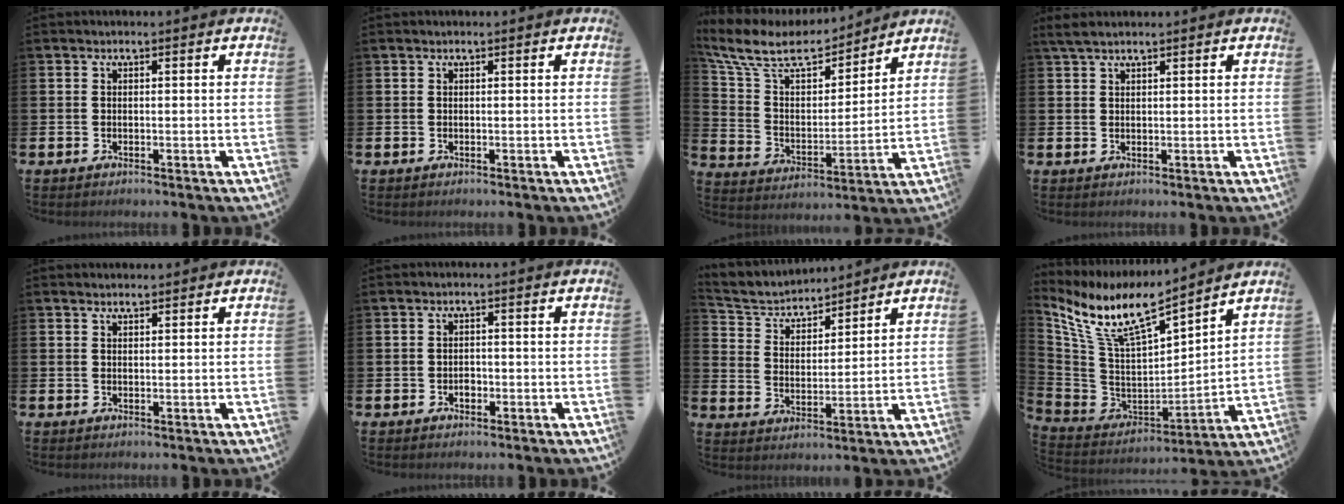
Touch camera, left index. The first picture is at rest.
{"total": 0.0}
{"total": 10.5, "force": [9.2, 3.7, 3.5], "torque": [-0.117, -0.057, 0.164]}
{"total": 2.0, "force": [1.7, 0.4, 1.0], "torque": [-0.025, 0.007, 0.032]}
{"total": 1.3, "force": [1.2, 0.3, 0.1], "torque": [0.008, -0.002, 0.020]}
{"total": 1.2, "force": [-0.4, 0.9, 0.6], "torque": [-0.008, 0.002, -0.009]}
{"total": 4.4, "force": [4.2, 1.4, 0.2], "torque": [-0.028, -0.033, 0.069]}
{"total": 10.3, "force": [8.5, 1.9, 5.4], "torque": [-0.144, -0.059, 0.145]}